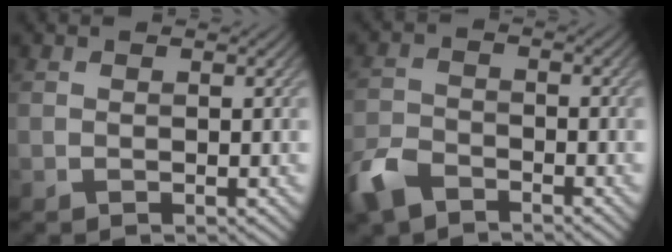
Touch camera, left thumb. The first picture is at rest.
{"total": 5.5, "force": [-4.1, 2.7, 2.6], "torque": [-0.061, -0.006, -0.093]}